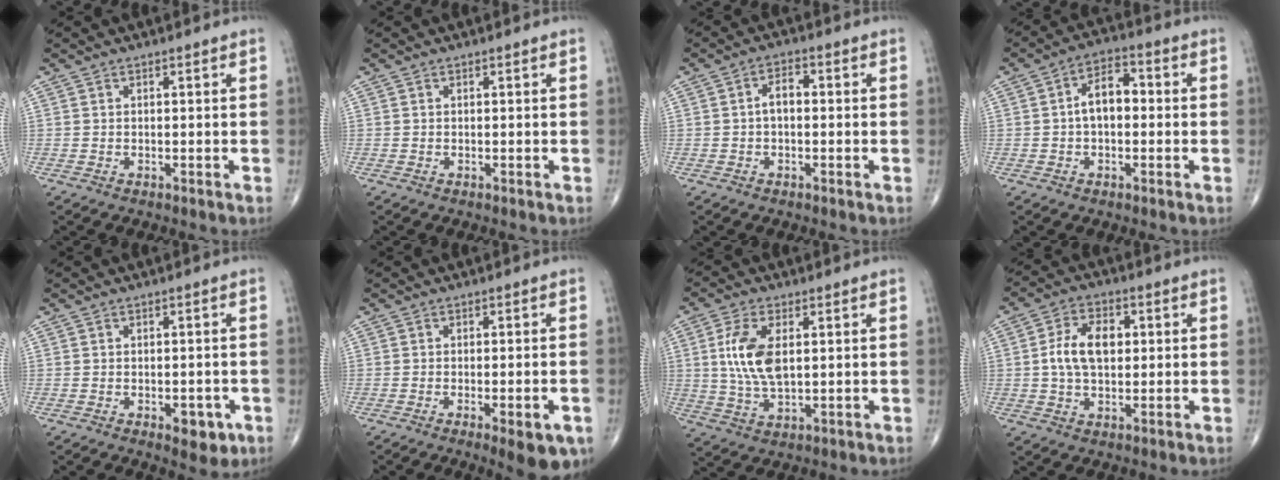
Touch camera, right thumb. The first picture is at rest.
{"total": 0.0}
{"total": 3.4, "force": [-0.2, 1.9, 2.7], "torque": [-0.039, 0.016, -0.008]}
{"total": 7.0, "force": [-0.1, 4.2, 5.6], "torque": [-0.081, 0.028, -0.011]}
{"total": 5.0, "force": [-2.0, 2.6, 3.8], "torque": [-0.031, 0.004, -0.018]}
{"total": 7.6, "force": [-3.3, 2.1, 6.5], "torque": [-0.077, 0.001, -0.037]}
{"total": 9.8, "force": [1.8, 4.9, 8.3], "torque": [-0.168, -0.007, 0.037]}
{"total": 9.0, "force": [1.0, 5.7, 7.0], "torque": [-0.117, 0.011, 0.015]}